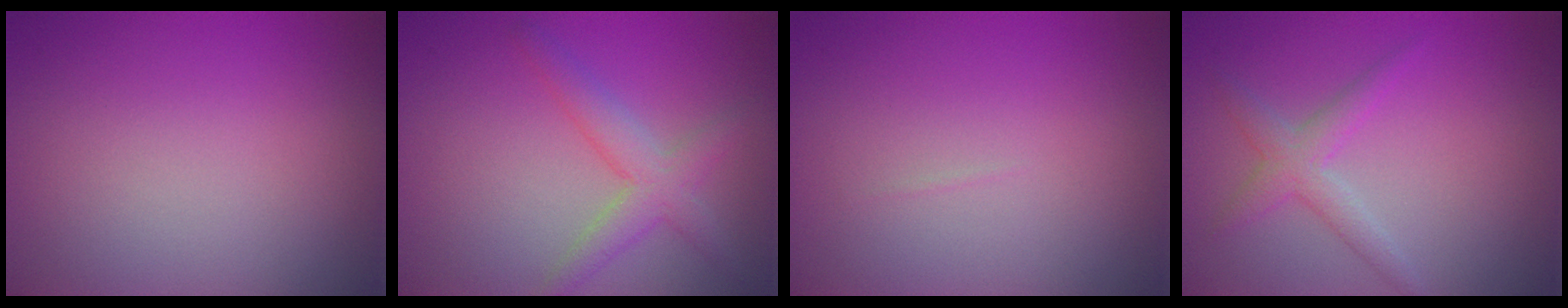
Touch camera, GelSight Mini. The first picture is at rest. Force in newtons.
{"total": 3.2, "press": 3.2, "slide": 0.1}
{"total": 0.0}
{"total": 2.4, "press": 2.4, "slide": 0.0}